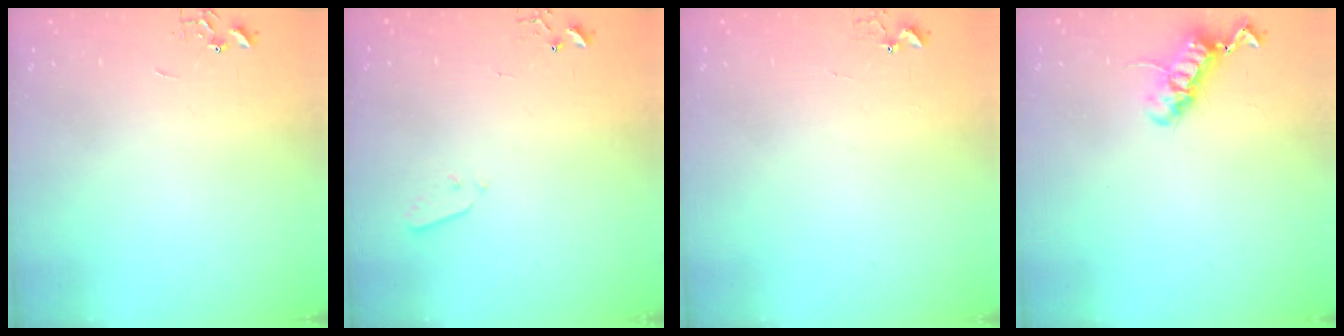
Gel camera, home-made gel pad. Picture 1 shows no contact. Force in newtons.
{"total": 3.1, "press": 3.1, "slide": 0.7}
{"total": 3.7, "press": 3.7, "slide": 0.2}
{"total": 11.8, "press": 11.8, "slide": 1.2}